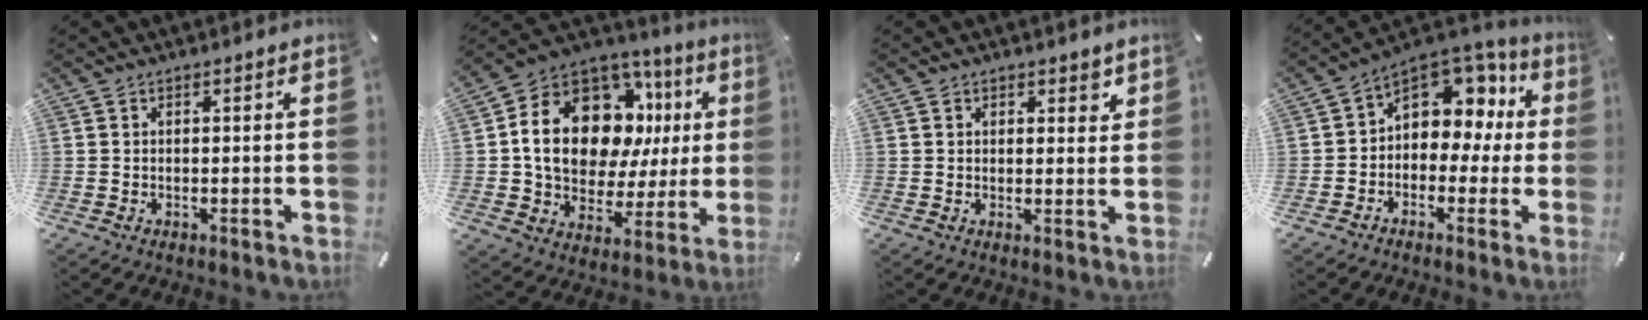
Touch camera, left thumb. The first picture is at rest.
{"total": 19.9, "force": [5.4, 13.8, 13.4], "torque": [-0.249, -0.032, 0.094]}
{"total": 2.5, "force": [1.6, 1.6, 1.0], "torque": [0.001, -0.005, 0.023]}
{"total": 9.9, "force": [3.6, 7.8, 4.9], "torque": [-0.073, -0.030, 0.067]}